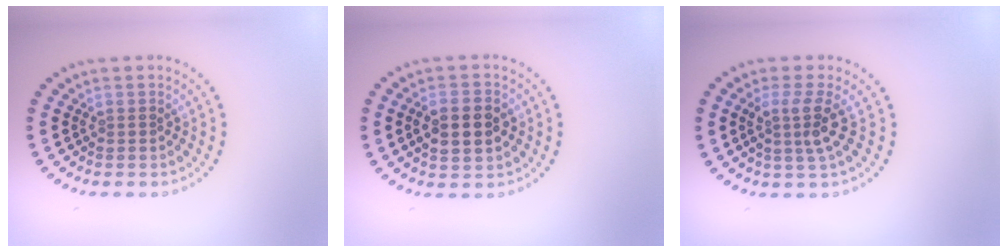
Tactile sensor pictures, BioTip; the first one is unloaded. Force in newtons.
{"total": 3.4, "press": 3.4, "slide": 0.3}
{"total": 2.7, "press": 2.0, "slide": 1.7}